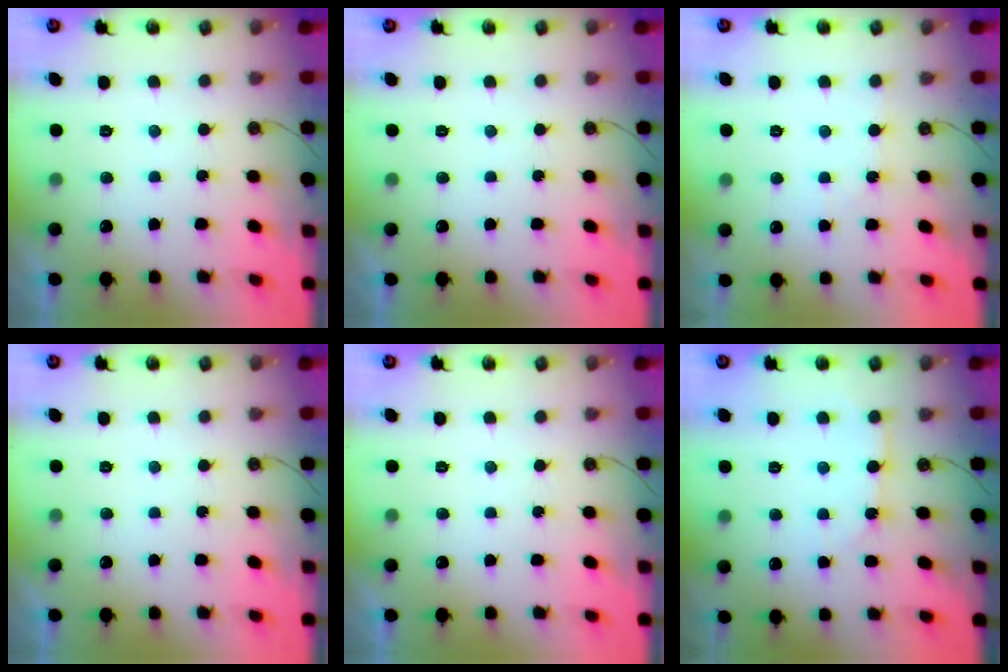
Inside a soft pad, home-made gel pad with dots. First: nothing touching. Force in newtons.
{"total": 0.0}
{"total": 2.5, "press": 2.5, "slide": 0.4}
{"total": 0.0}
{"total": 0.0}
{"total": 4.7, "press": 4.7, "slide": 0.3}